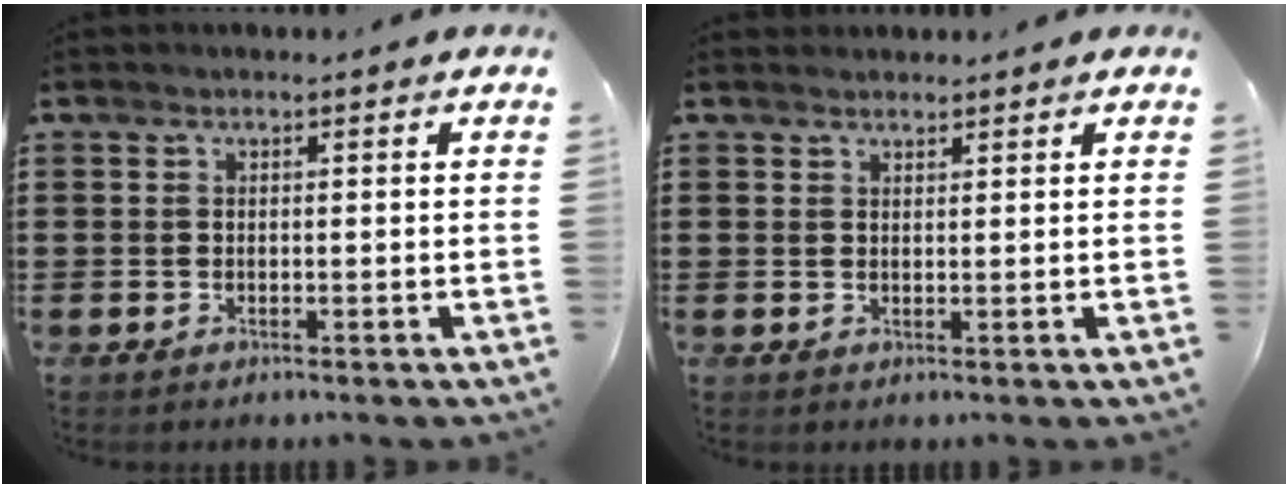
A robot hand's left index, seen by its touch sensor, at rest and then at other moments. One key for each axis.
{"total": 1.2, "fx": 1.2, "fy": 0.3, "fz": 0.0, "tx": -0.001, "ty": 0.001, "tz": 0.024}